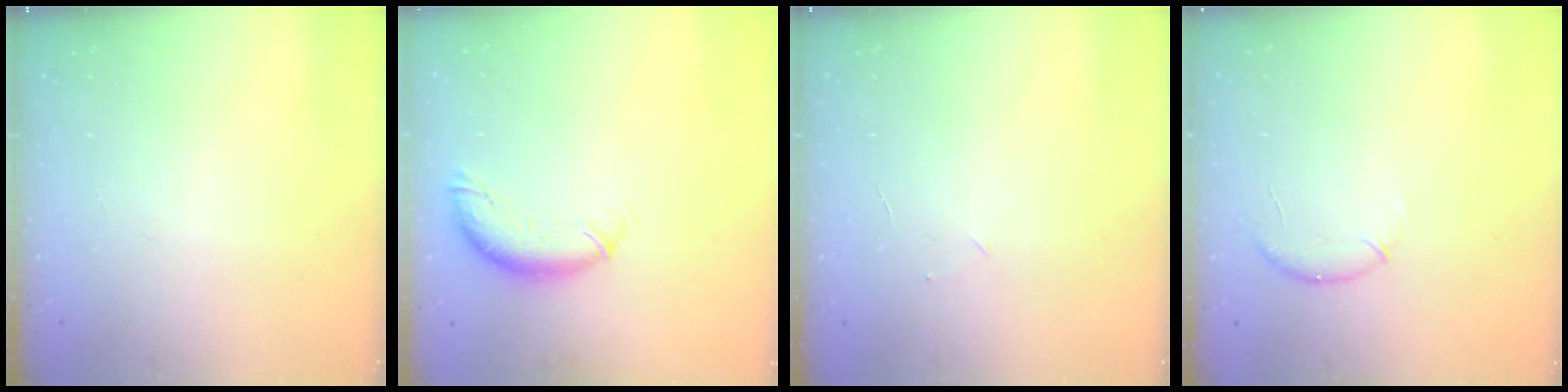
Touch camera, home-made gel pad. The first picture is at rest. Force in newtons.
{"total": 9.4, "press": 9.4, "slide": 0.8}
{"total": 2.4, "press": 2.3, "slide": 0.8}
{"total": 6.4, "press": 6.3, "slide": 1.0}